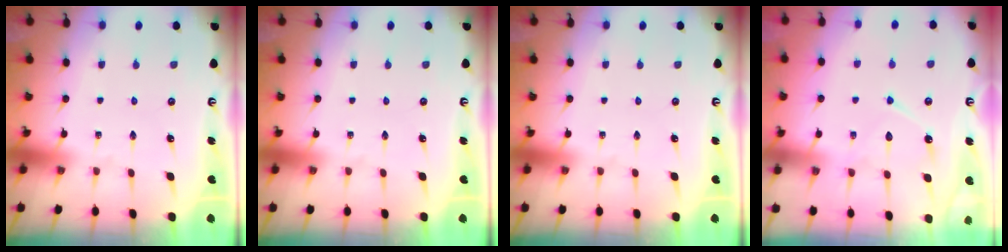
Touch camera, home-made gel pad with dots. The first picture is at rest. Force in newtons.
{"total": 0.0}
{"total": 0.0}
{"total": 10.0, "press": 10.0, "slide": 0.9}